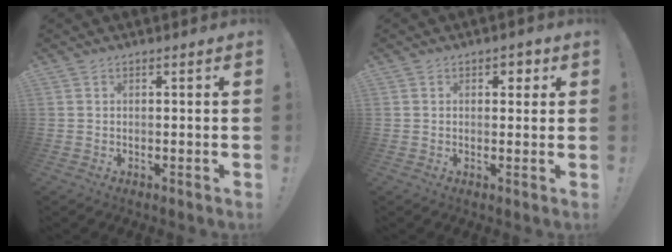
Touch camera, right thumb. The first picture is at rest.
{"total": 2.1, "force": [0.8, 1.6, 1.1], "torque": [-0.006, 0.000, 0.008]}